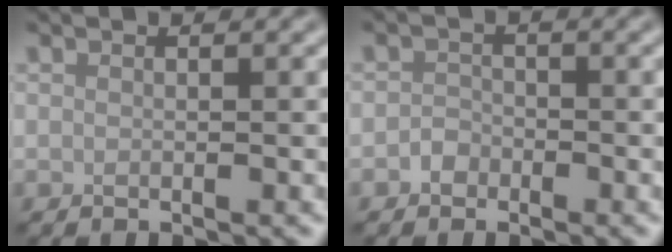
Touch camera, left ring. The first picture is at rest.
{"total": 1.2, "force": [-0.7, 0.9, 0.2], "torque": [0.004, 0.004, -0.014]}